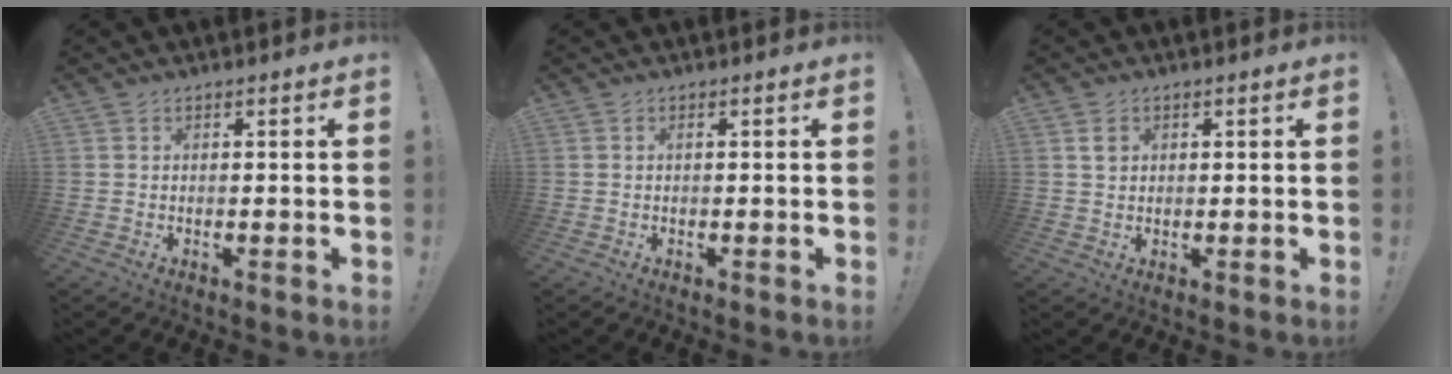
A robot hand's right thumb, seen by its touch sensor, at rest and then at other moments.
{"total": 0.5, "force": [0.1, -0.1, 0.5], "torque": [-0.017, 0.001, 0.003]}
{"total": 2.3, "force": [1.0, 1.8, 1.0], "torque": [-0.004, -0.003, 0.015]}